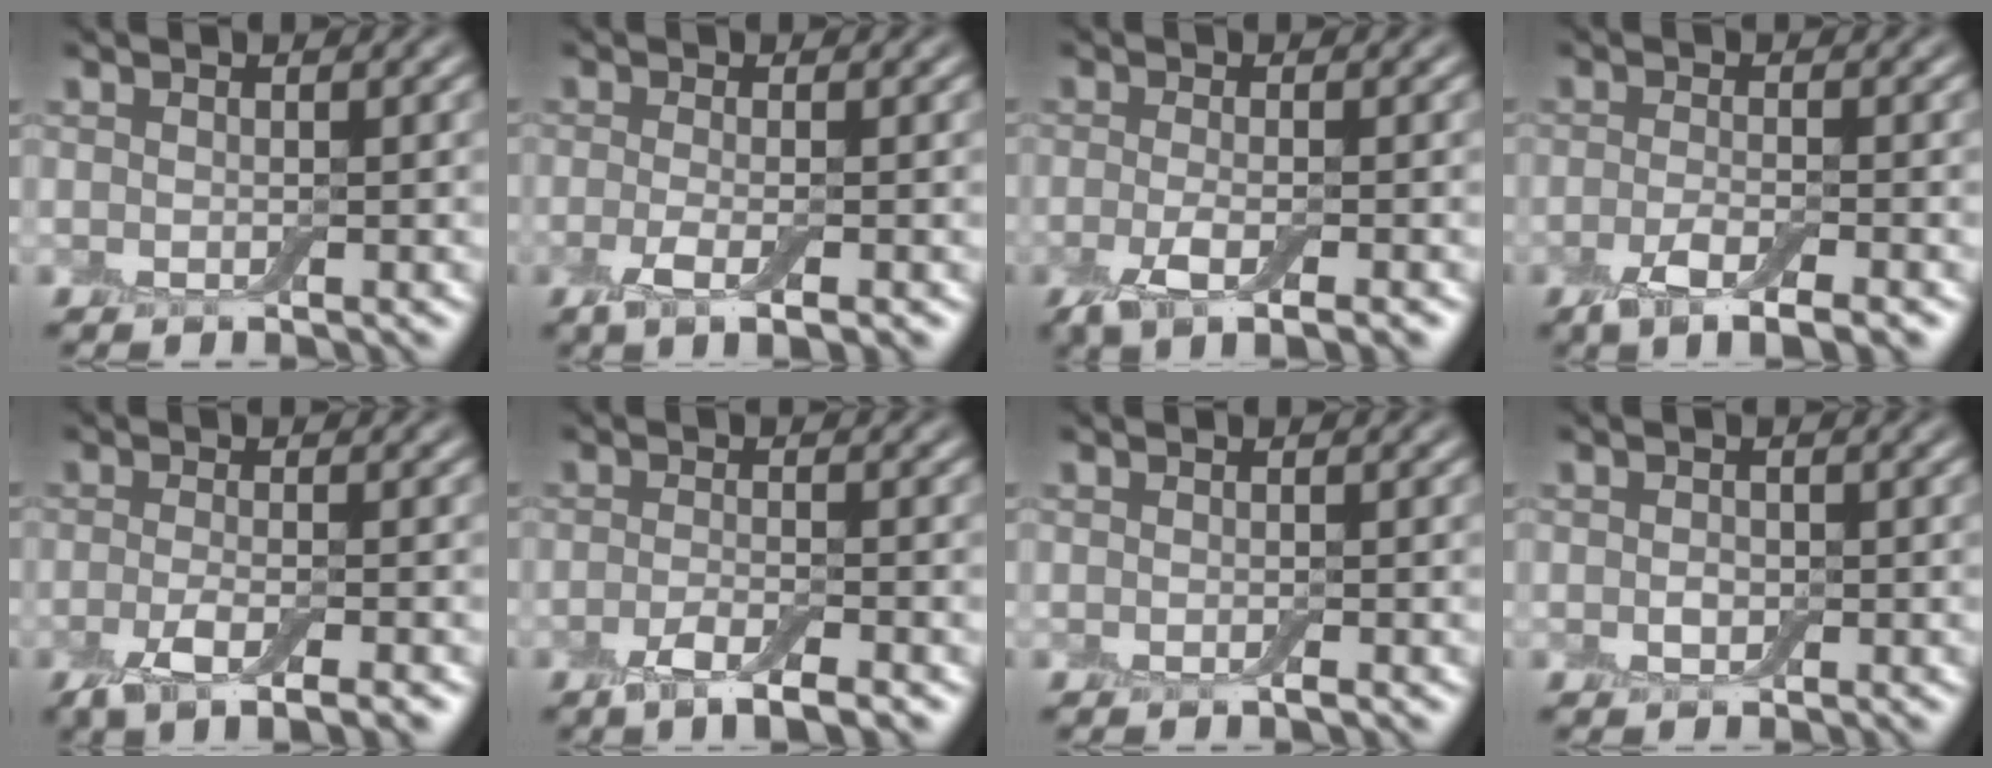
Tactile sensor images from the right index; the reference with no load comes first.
{"total": 2.9, "force": [-0.9, 0.8, 2.6], "torque": [-0.052, -0.009, -0.022]}
{"total": 4.1, "force": [-1.7, 1.3, 3.5], "torque": [-0.067, -0.011, -0.035]}
{"total": 4.0, "force": [-2.2, 1.1, 3.2], "torque": [-0.061, -0.011, -0.043]}
{"total": 4.4, "force": [-2.1, 1.3, 3.6], "torque": [-0.065, -0.011, -0.042]}
{"total": 3.2, "force": [-1.9, 0.8, 2.5], "torque": [-0.050, -0.005, -0.040]}
{"total": 0.5, "force": [-0.2, 0.0, 0.5], "torque": [-0.008, -0.001, -0.004]}
{"total": 0.9, "force": [-0.2, 0.7, 0.6], "torque": [-0.011, -0.002, -0.006]}